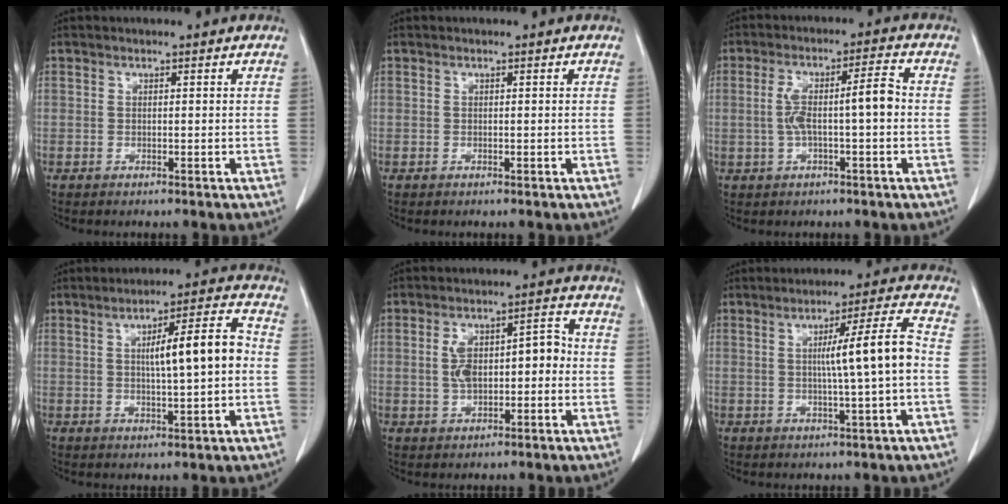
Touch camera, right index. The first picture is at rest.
{"total": 0.0}
{"total": 7.4, "force": [-0.5, 1.2, 7.3], "torque": [-0.137, 0.027, -0.008]}
{"total": 9.5, "force": [0.6, 1.3, 9.4], "torque": [-0.141, 0.021, 0.009]}
{"total": 8.2, "force": [-0.4, 3.8, 7.2], "torque": [-0.125, 0.036, -0.004]}
{"total": 8.6, "force": [-0.1, -0.9, 8.6], "torque": [-0.129, 0.006, -0.001]}